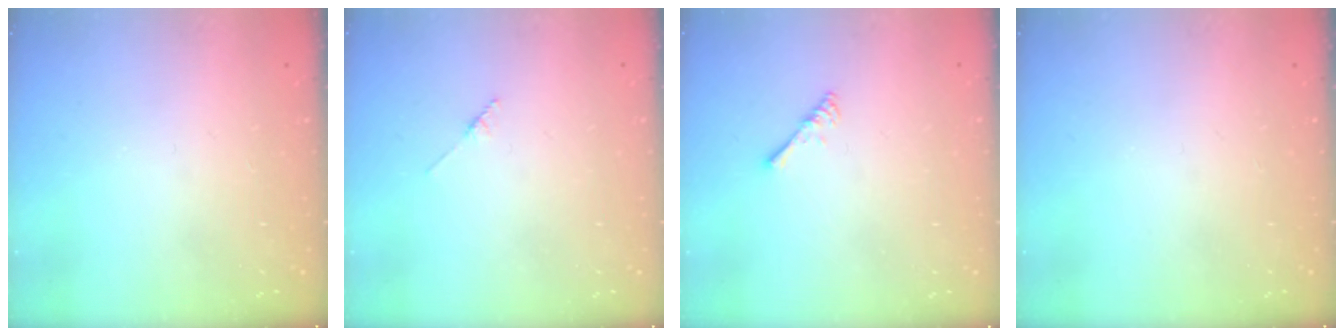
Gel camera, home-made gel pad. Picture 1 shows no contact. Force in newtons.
{"total": 1.7, "press": 1.6, "slide": 0.2}
{"total": 2.4, "press": 2.4, "slide": 0.4}
{"total": 0.0}